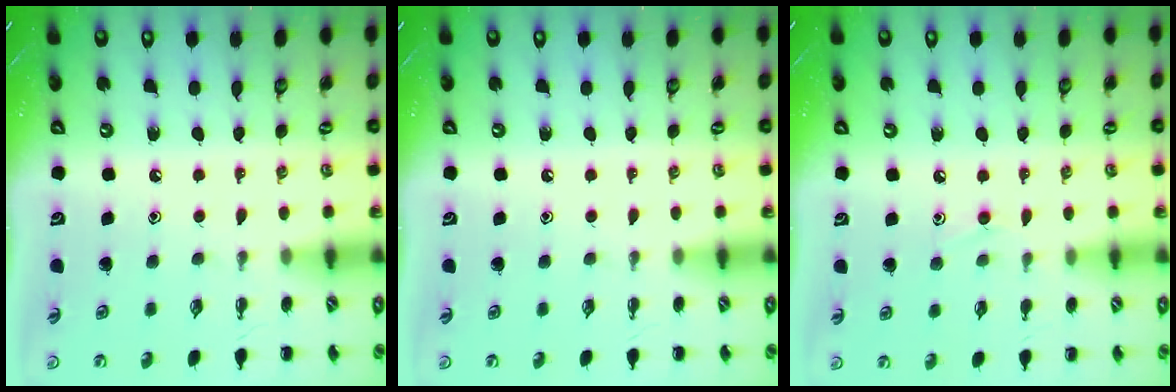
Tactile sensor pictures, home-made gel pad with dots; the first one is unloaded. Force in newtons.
{"total": 0.0}
{"total": 7.1, "press": 6.7, "slide": 2.4}